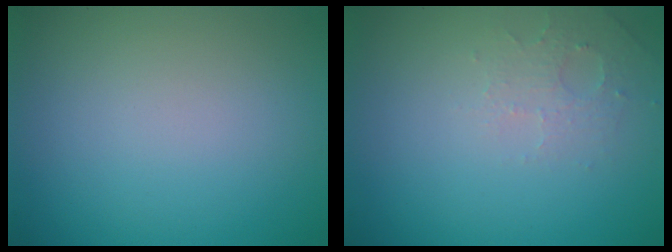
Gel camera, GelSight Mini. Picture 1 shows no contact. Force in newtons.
{"total": 1.8, "press": 1.7, "slide": 0.4}